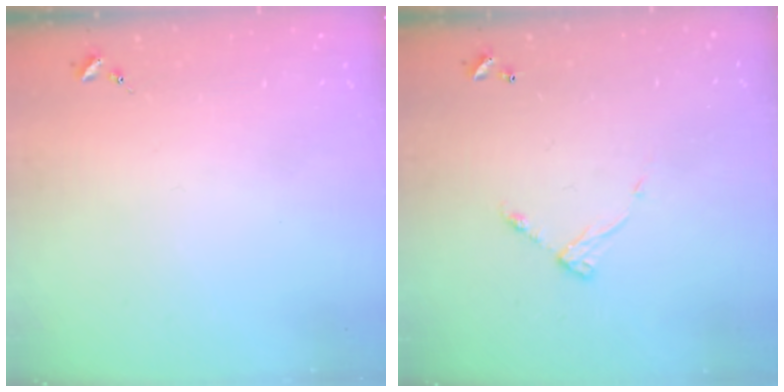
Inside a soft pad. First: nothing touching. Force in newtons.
{"total": 7.1, "press": 7.1, "slide": 0.5}